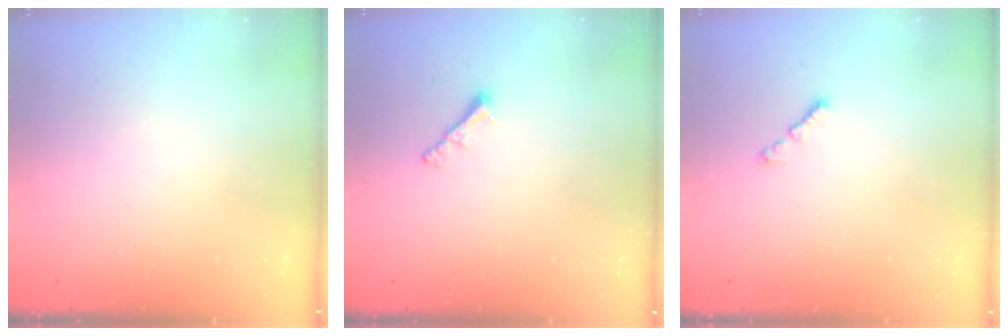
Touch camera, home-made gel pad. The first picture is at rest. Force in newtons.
{"total": 1.9, "press": 1.8, "slide": 0.5}
{"total": 1.0, "press": 0.9, "slide": 0.5}